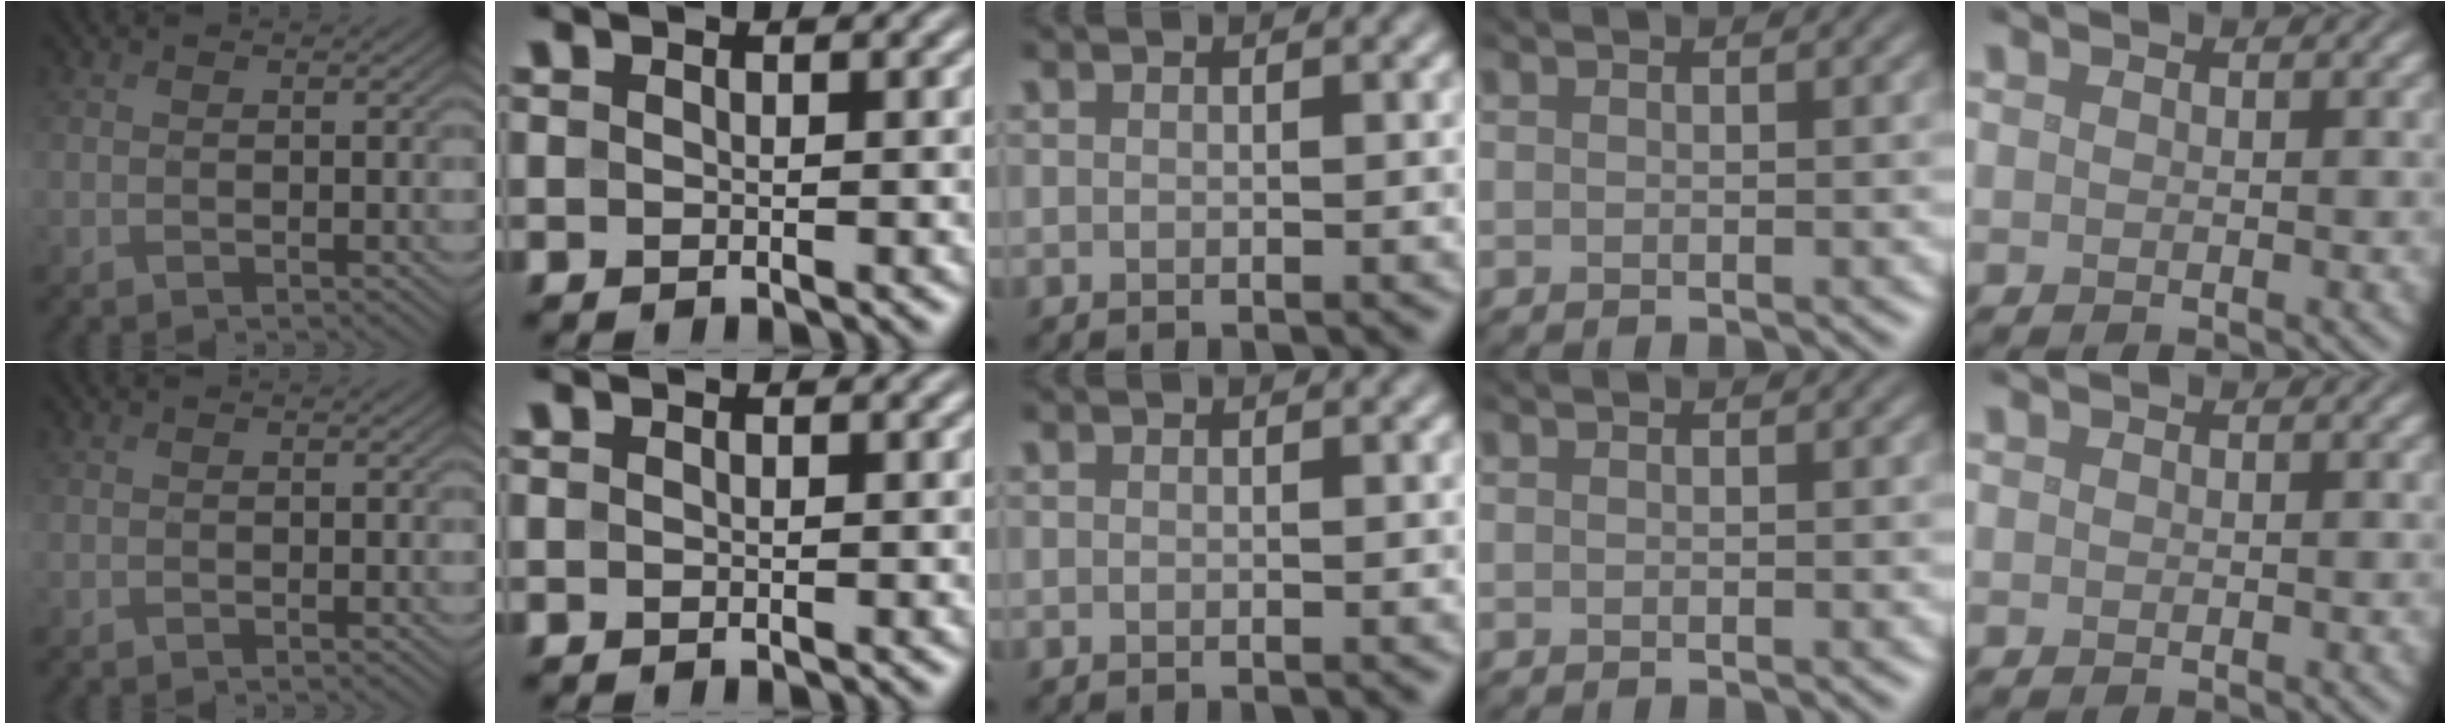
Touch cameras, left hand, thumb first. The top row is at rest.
{}